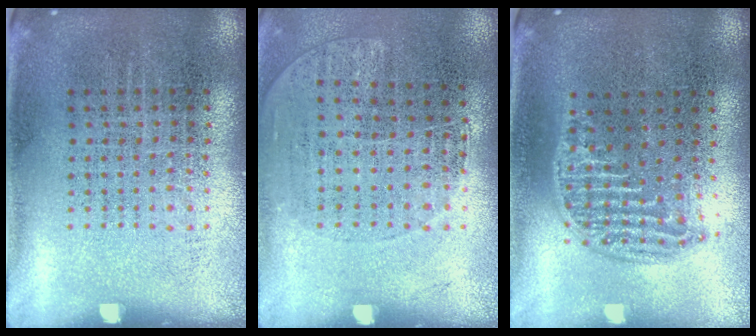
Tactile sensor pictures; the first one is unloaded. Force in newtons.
{"total": 1.2, "press": 0.9, "slide": 0.7}
{"total": 1.2, "press": 1.1, "slide": 0.5}